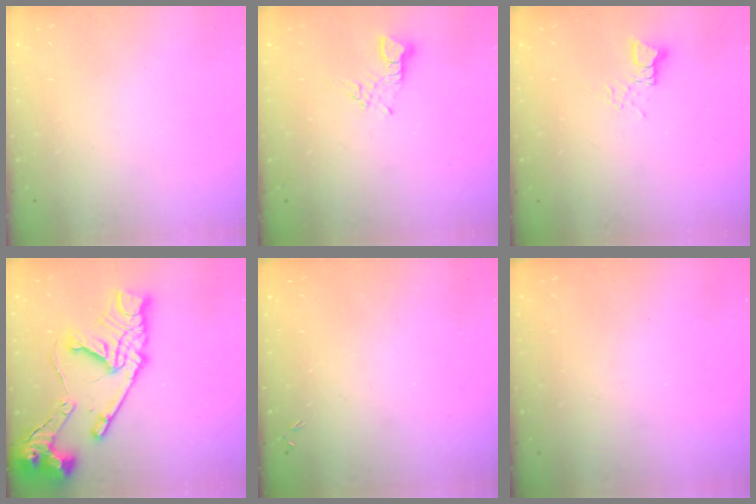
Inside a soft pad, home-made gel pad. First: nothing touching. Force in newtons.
{"total": 3.0, "press": 3.0, "slide": 0.3}
{"total": 3.5, "press": 3.5, "slide": 0.3}
{"total": 23.2, "press": 23.1, "slide": 2.1}
{"total": 0.0}
{"total": 0.0}